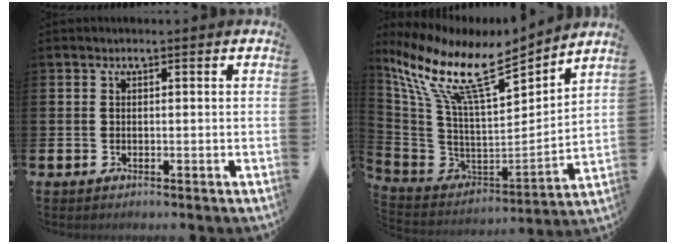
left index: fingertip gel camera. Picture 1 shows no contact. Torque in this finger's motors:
{"motor_torque": [1.15, -0.99, 0.75, 0.21]}